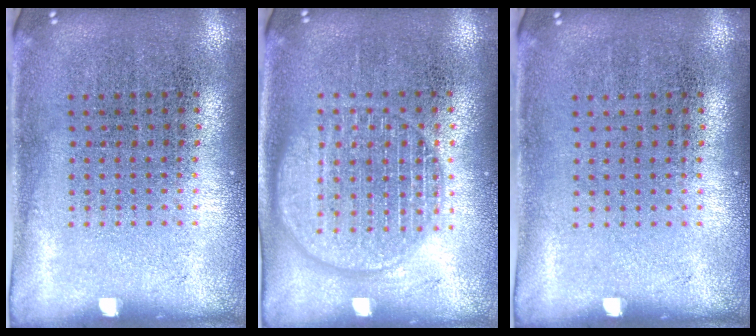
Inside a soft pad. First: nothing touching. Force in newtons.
{"total": 1.8, "press": 1.8, "slide": 0.2}
{"total": 0.0}